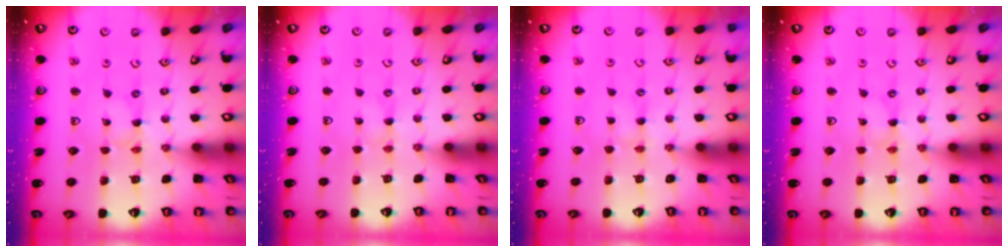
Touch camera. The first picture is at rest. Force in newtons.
{"total": 0.0}
{"total": 2.2, "press": 2.2, "slide": 0.3}
{"total": 0.0}